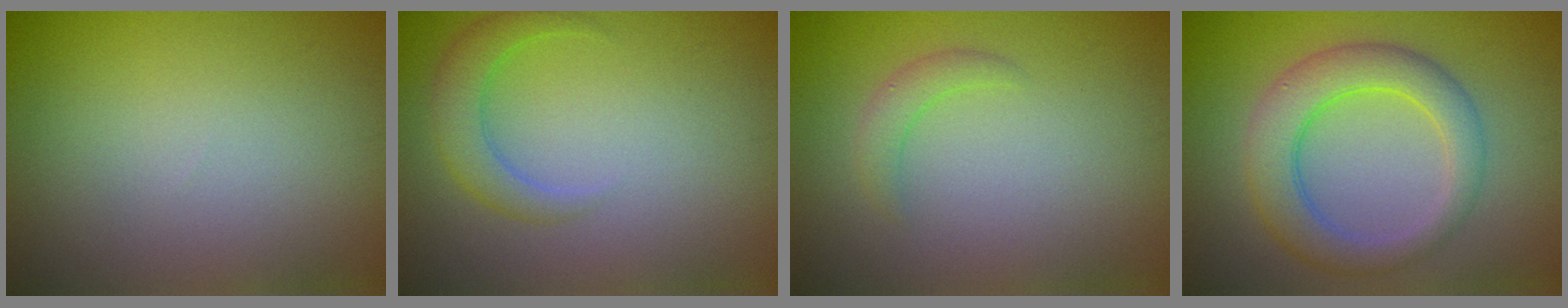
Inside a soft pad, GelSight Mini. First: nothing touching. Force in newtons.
{"total": 2.9, "press": 2.9, "slide": 0.2}
{"total": 1.6, "press": 1.6, "slide": 0.1}
{"total": 5.6, "press": 5.6, "slide": 0.2}